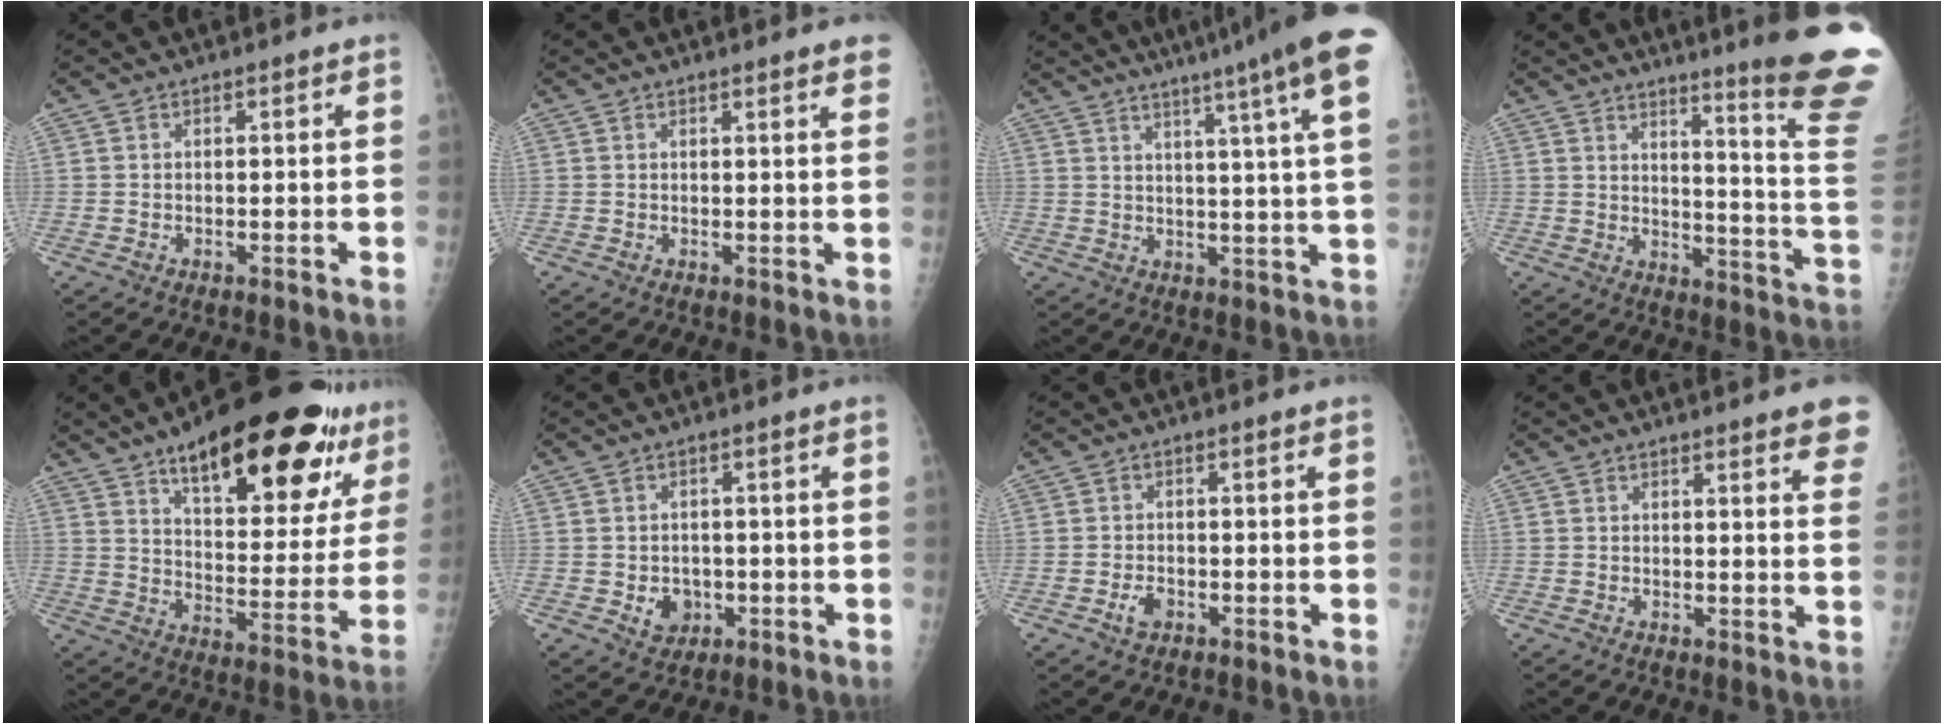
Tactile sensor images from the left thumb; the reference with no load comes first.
{"total": 4.5, "force": [3.6, 0.5, 2.5], "torque": [-0.020, -0.008, 0.030]}
{"total": 18.0, "force": [11.9, -0.1, 13.5], "torque": [-0.181, -0.037, 0.137]}
{"total": 20.7, "force": [15.6, -0.6, 13.5], "torque": [-0.153, -0.150, 0.194]}
{"total": 28.4, "force": [17.6, 9.8, 20.0], "torque": [-0.247, -0.058, 0.259]}
{"total": 4.4, "force": [-0.9, 3.7, 2.1], "torque": [-0.012, 0.004, -0.004]}
{"total": 2.5, "force": [-1.1, 1.6, 1.5], "torque": [-0.026, 0.003, -0.019]}
{"total": 8.5, "force": [6.5, 1.5, 5.2], "torque": [-0.040, -0.022, 0.064]}